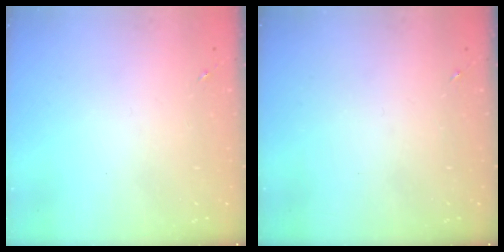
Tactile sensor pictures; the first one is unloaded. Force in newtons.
{"total": 0.0}